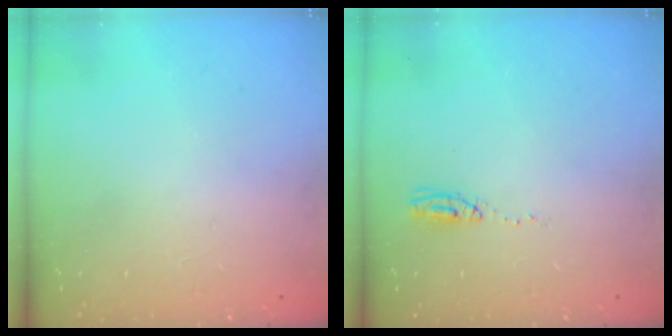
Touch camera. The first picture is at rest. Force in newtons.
{"total": 4.0, "press": 3.9, "slide": 1.2}